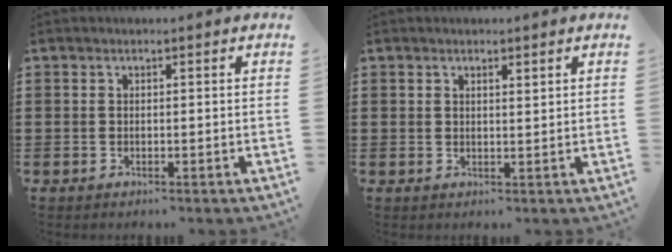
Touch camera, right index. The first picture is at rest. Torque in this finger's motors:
{"motor_torque": [-0.24, 0.11, 0.02, -0.01]}